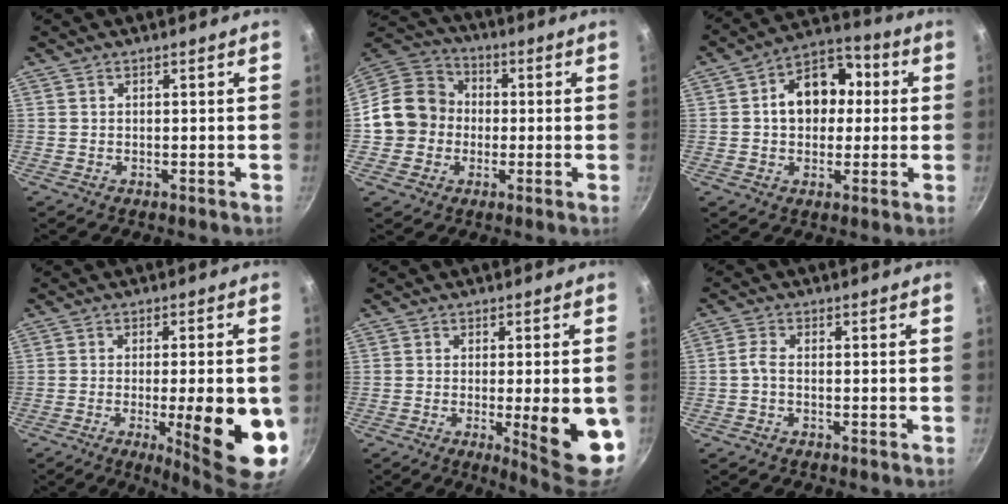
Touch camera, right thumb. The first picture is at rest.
{"total": 13.0, "force": [-1.0, 11.7, 5.5], "torque": [-0.066, 0.037, -0.036]}
{"total": 13.3, "force": [1.4, 9.9, 8.8], "torque": [-0.085, 0.029, 0.006]}
{"total": 16.2, "force": [-3.9, 3.9, 15.3], "torque": [-0.192, 0.002, -0.045]}
{"total": 13.1, "force": [-2.6, 2.9, 12.5], "torque": [-0.144, -0.002, -0.026]}
{"total": 2.2, "force": [-0.7, 1.0, 1.8], "torque": [-0.049, 0.011, -0.022]}